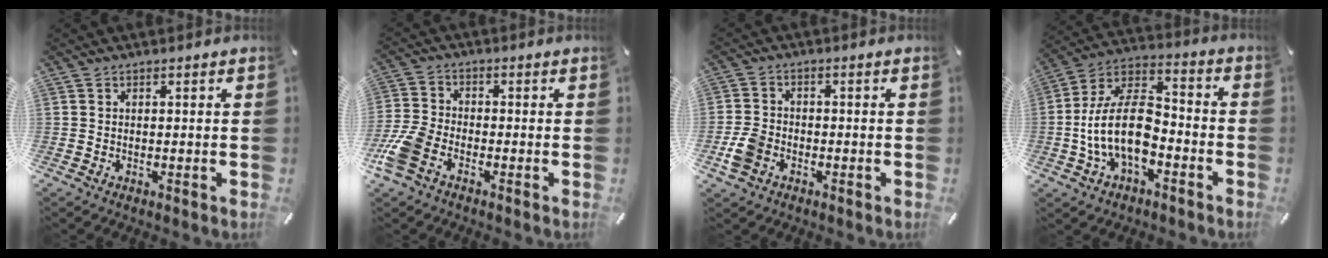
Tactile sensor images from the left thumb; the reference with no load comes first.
{"total": 8.2, "force": [-4.1, 5.1, 5.0], "torque": [-0.120, 0.008, -0.079]}
{"total": 5.5, "force": [-2.3, 4.1, 2.9], "torque": [-0.065, 0.009, -0.043]}
{"total": 16.6, "force": [-4.6, 9.7, 12.7], "torque": [-0.256, 0.025, -0.080]}